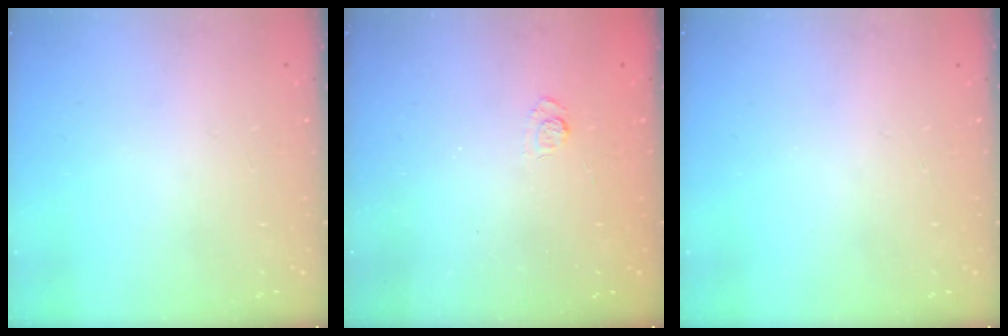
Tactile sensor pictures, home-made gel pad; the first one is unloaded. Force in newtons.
{"total": 3.0, "press": 2.6, "slide": 1.5}
{"total": 0.0}